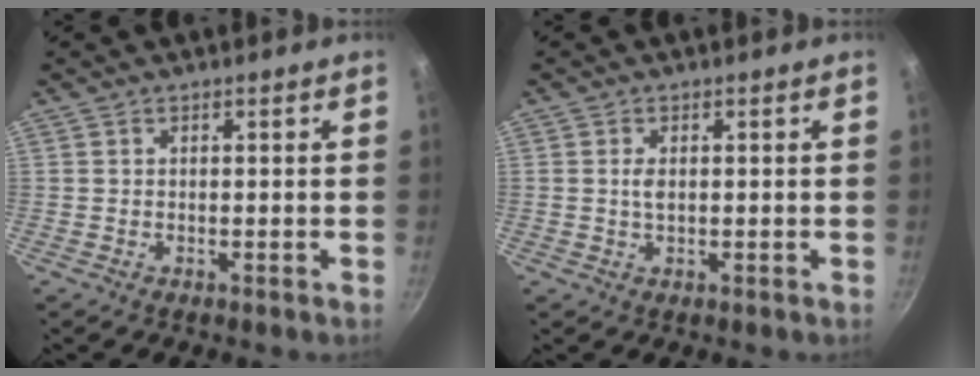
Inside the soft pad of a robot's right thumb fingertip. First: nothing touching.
{"total": 1.8, "force": [0.2, 1.0, 1.5], "torque": [-0.029, 0.001, 0.003]}